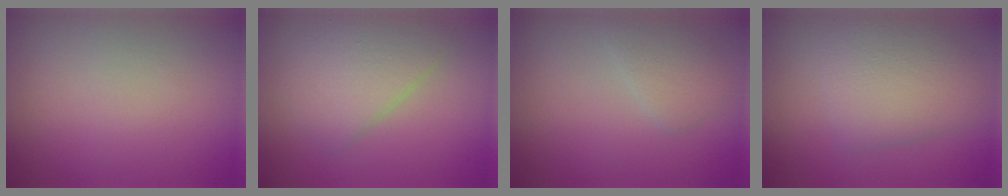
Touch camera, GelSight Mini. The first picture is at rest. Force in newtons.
{"total": 4.1, "press": 4.1, "slide": 0.1}
{"total": 2.1, "press": 2.1, "slide": 0.1}
{"total": 4.8, "press": 4.7, "slide": 0.3}